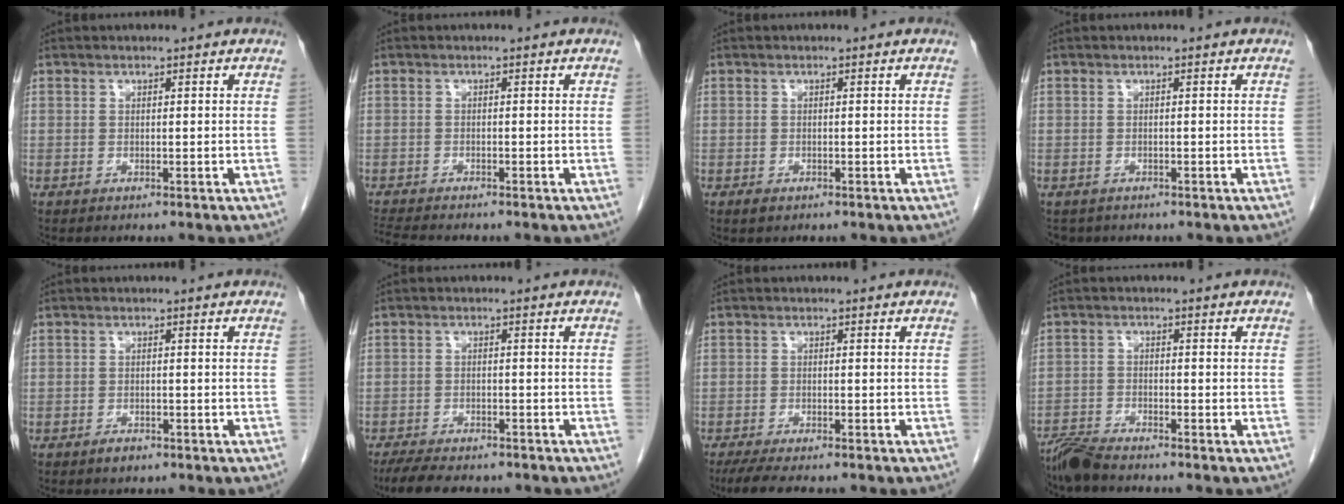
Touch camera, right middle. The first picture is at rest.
{"total": 5.4, "force": [-4.9, 0.7, 2.3], "torque": [-0.040, -0.012, -0.079]}
{"total": 1.0, "force": [-0.6, 0.6, 0.5], "torque": [-0.011, 0.000, -0.006]}
{"total": 2.2, "force": [-1.7, 1.4, 0.4], "torque": [-0.011, -0.001, -0.023]}
{"total": 1.6, "force": [-1.1, 0.8, 0.8], "torque": [-0.014, 0.001, -0.014]}
{"total": 9.3, "force": [-7.9, 2.7, 4.3], "torque": [-0.067, -0.010, -0.113]}
{"total": 7.2, "force": [-5.9, 1.4, 3.9], "torque": [-0.056, -0.013, -0.089]}
{"total": 4.5, "force": [-4.3, 0.2, 1.3], "torque": [-0.020, -0.018, -0.083]}